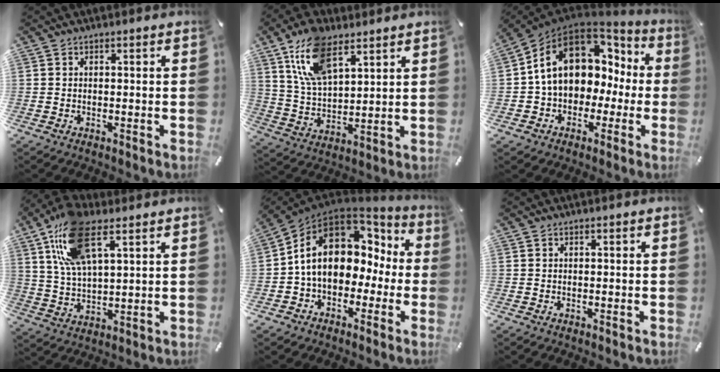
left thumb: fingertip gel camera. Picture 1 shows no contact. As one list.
[{"total": 13.4, "force": [8.3, 6.4, 8.4], "torque": [-0.202, -0.023, 0.152]}, {"total": 14.6, "force": [4.5, 11.0, 8.4], "torque": [-0.157, -0.013, 0.083]}, {"total": 16.3, "force": [9.1, 6.8, 11.7], "torque": [-0.252, -0.016, 0.161]}, {"total": 15.0, "force": [2.6, 11.2, 9.6], "torque": [-0.169, -0.007, 0.045]}, {"total": 0.0}]